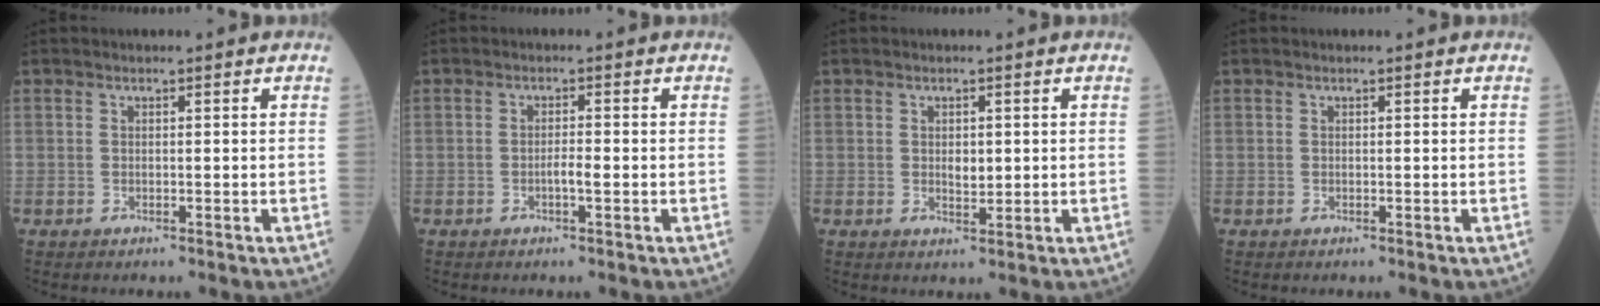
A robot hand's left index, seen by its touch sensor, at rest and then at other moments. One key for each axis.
{"total": 1.5, "fx": -0.5, "fy": 0.1, "fz": 1.4, "tx": -0.027, "ty": 0.000, "tz": -0.010}
{"total": 1.9, "fx": 0.3, "fy": 1.0, "fz": 1.6, "tx": -0.027, "ty": -0.003, "tz": 0.008}
{"total": 0.0}